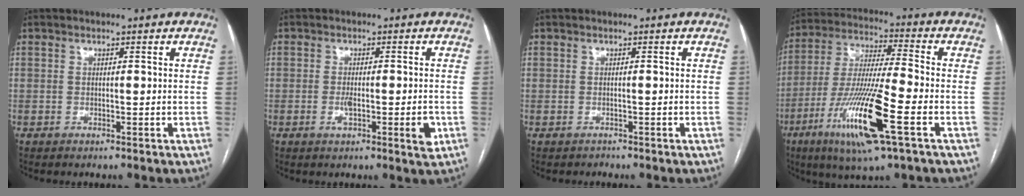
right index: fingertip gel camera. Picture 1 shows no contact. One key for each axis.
{"total": 5.0, "fx": -1.5, "fy": 0.9, "fz": 4.7, "tx": -0.074, "ty": -0.005, "tz": -0.022}
{"total": 0.7, "fx": -0.5, "fy": 0.4, "fz": -0.2, "tx": -0.003, "ty": 0.001, "tz": -0.010}
{"total": 16.6, "fx": -6.7, "fy": 0.8, "fz": 15.2, "tx": -0.309, "ty": -0.025, "tz": -0.124}